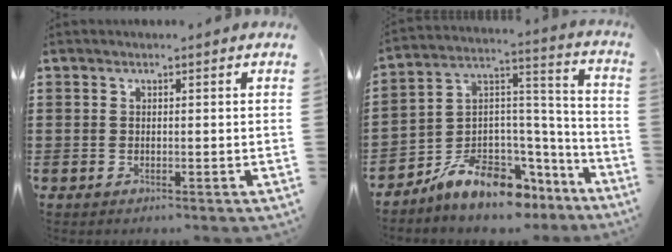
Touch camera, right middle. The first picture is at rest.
{"total": 9.7, "force": [-8.1, 3.8, 3.8], "torque": [-0.081, 0.014, -0.155]}